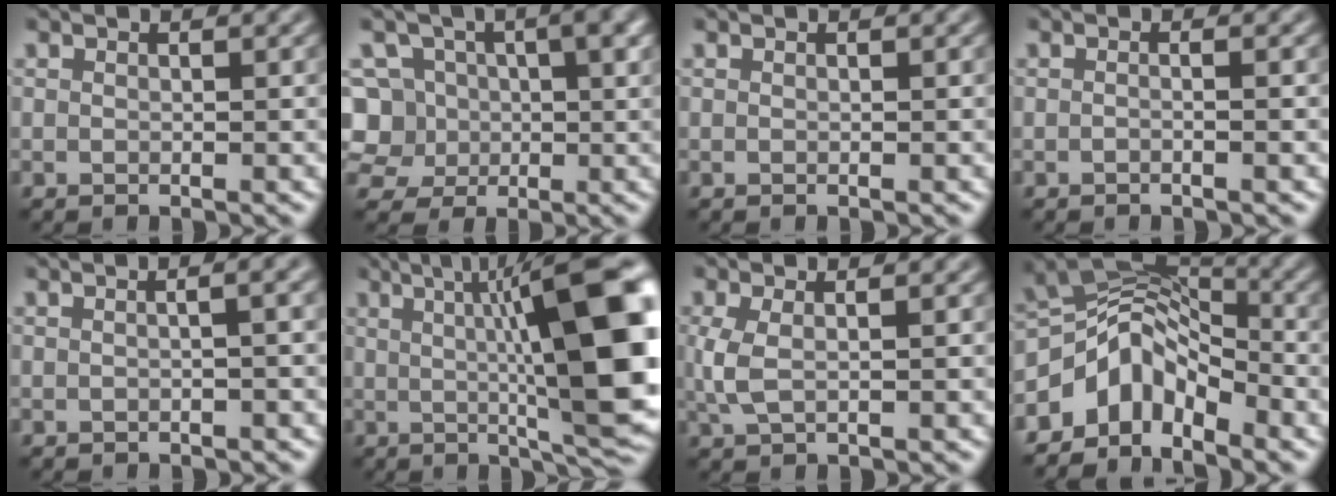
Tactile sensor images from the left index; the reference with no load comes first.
{"total": 7.0, "force": [0.8, 5.7, 4.0], "torque": [-0.069, 0.021, -0.001]}
{"total": 0.0}
{"total": 1.1, "force": [-0.3, 0.3, 1.0], "torque": [-0.012, -0.009, -0.010]}
{"total": 3.9, "force": [0.5, 1.9, 3.4], "torque": [-0.009, 0.023, -0.018]}
{"total": 14.8, "force": [1.7, 3.4, 14.3], "torque": [-0.164, 0.006, 0.031]}
{"total": 2.2, "force": [0.2, 0.9, 2.0], "torque": [-0.055, 0.002, 0.005]}
{"total": 6.0, "force": [-3.8, 3.2, 3.3], "torque": [-0.036, 0.011, -0.079]}